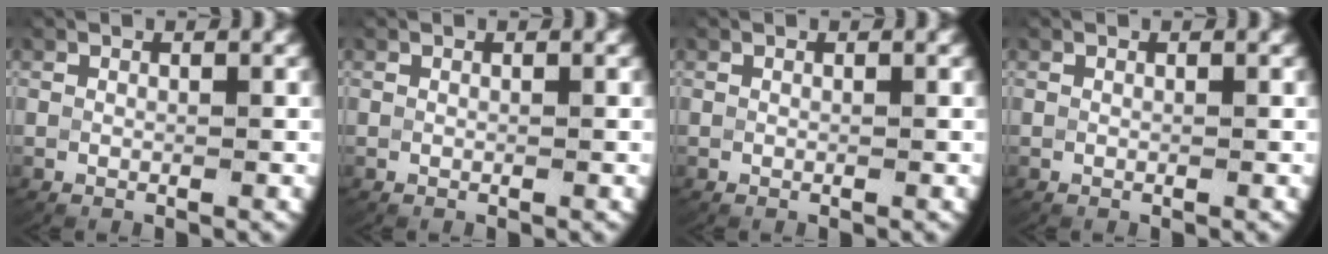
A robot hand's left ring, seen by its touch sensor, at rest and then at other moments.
{"total": 0.0}
{"total": 0.0}
{"total": 0.0}